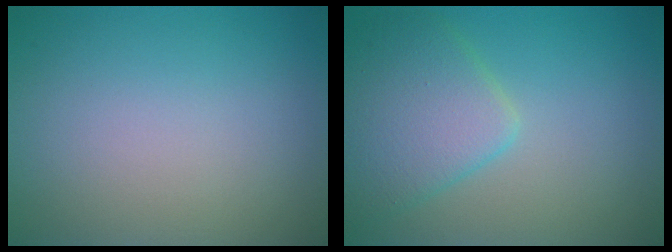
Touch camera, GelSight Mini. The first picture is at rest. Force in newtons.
{"total": 4.8, "press": 4.8, "slide": 0.1}